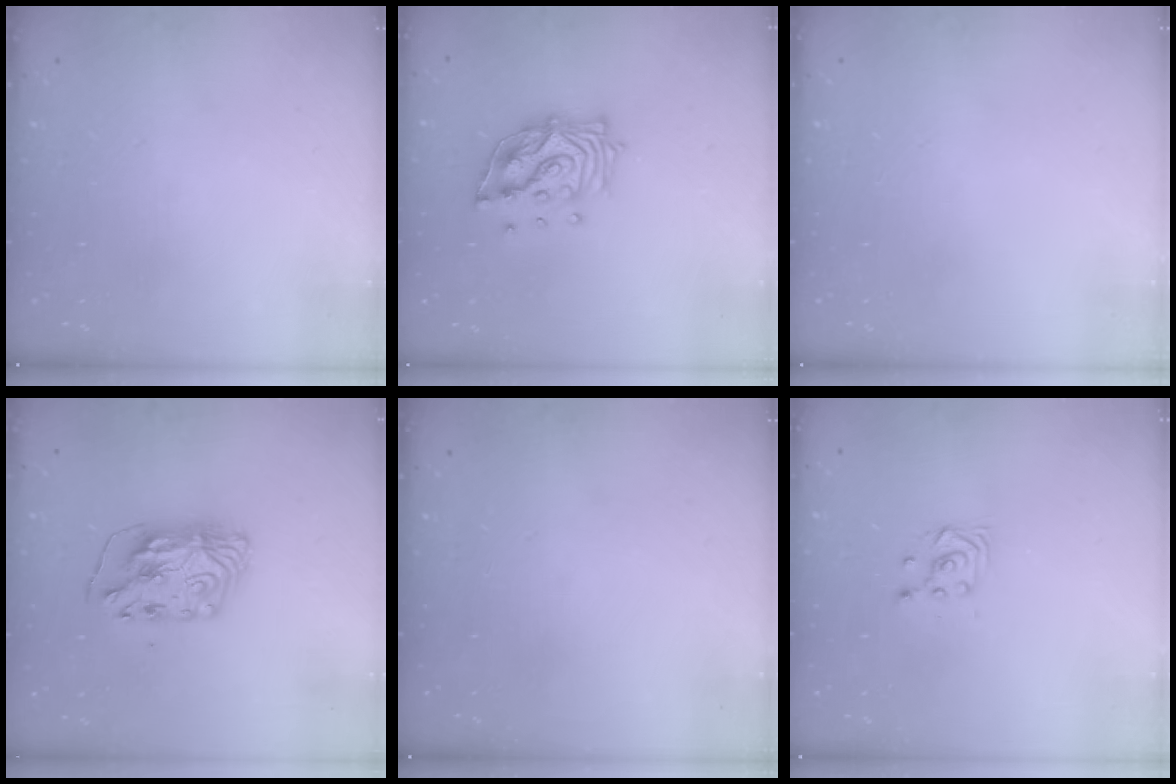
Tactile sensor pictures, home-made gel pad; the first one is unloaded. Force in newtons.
{"total": 14.2, "press": 14.1, "slide": 1.9}
{"total": 0.0}
{"total": 8.8, "press": 8.8, "slide": 0.8}
{"total": 0.0}
{"total": 3.7, "press": 3.5, "slide": 1.1}